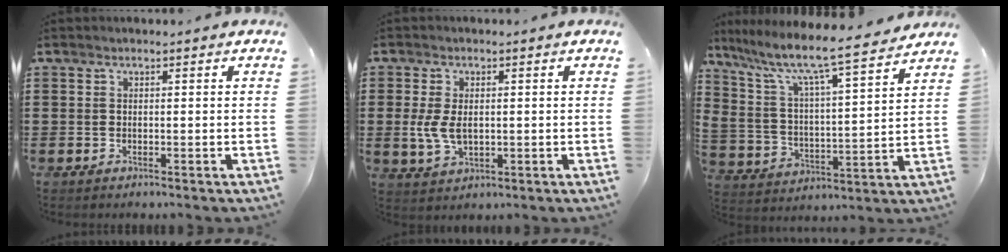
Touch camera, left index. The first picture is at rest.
{"total": 4.8, "force": [0.0, 2.9, 3.9], "torque": [-0.097, 0.000, -0.006]}
{"total": 8.2, "force": [6.5, 1.6, 4.7], "torque": [-0.118, -0.050, 0.105]}